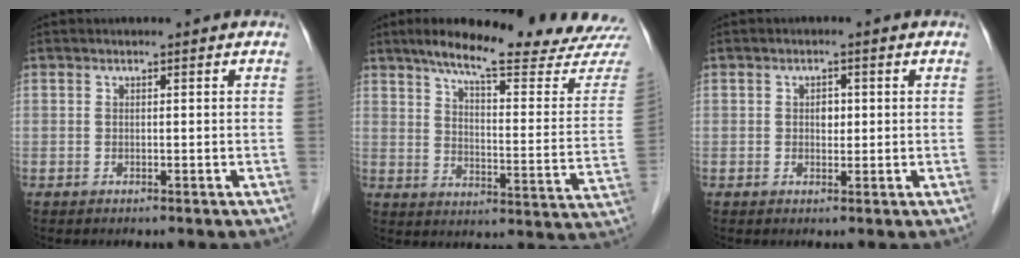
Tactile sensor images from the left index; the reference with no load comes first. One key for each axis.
{"total": 22.4, "fx": 19.8, "fy": 1.0, "fz": 10.5, "tx": -0.147, "ty": -0.062, "tz": 0.253}
{"total": 1.7, "fx": 0.2, "fy": 1.2, "fz": 1.2, "tx": -0.018, "ty": 0.003, "tz": 0.004}